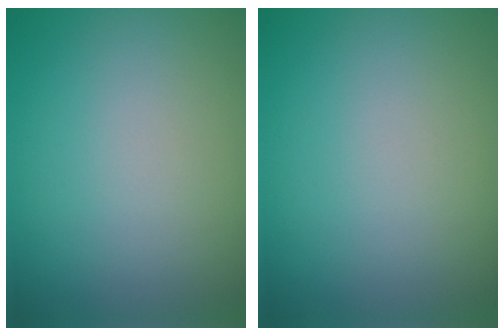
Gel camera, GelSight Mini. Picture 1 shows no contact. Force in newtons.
{"total": 0.0}